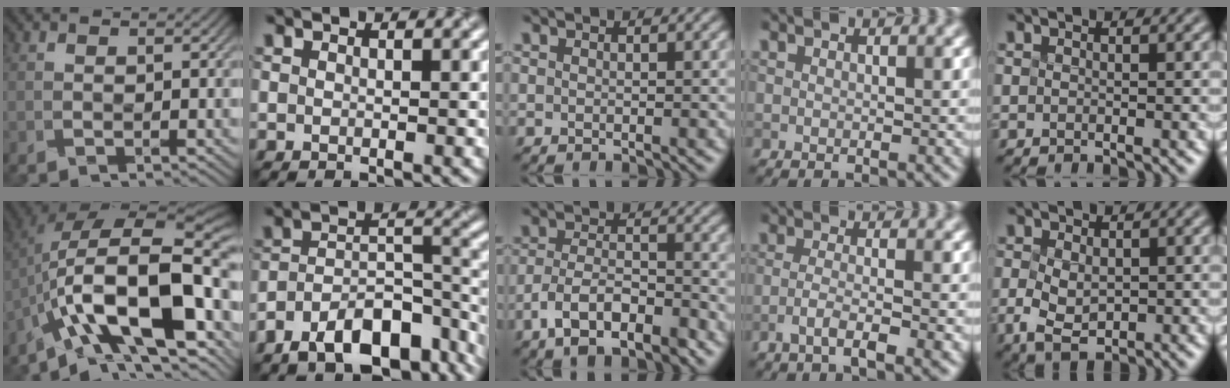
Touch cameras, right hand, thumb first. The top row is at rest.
{"thumb": {"total": 18.8, "force": [-5.4, 8.5, 15.9], "torque": [-0.264, 0.001, -0.091]}, "index": {"total": 10.3, "force": [-7.4, 4.0, 5.9], "torque": [-0.098, -0.001, -0.113]}, "middle": {"total": 5.5, "force": [-3.0, 2.5, 3.8], "torque": [-0.070, 0.002, -0.057]}, "ring": {"total": 3.3, "force": [-1.6, 0.8, 2.8], "torque": [-0.051, 0.004, -0.036]}, "little": {"total": 1.6, "force": [-1.4, 0.4, 0.7], "torque": [-0.041, -0.013, 0.009]}}